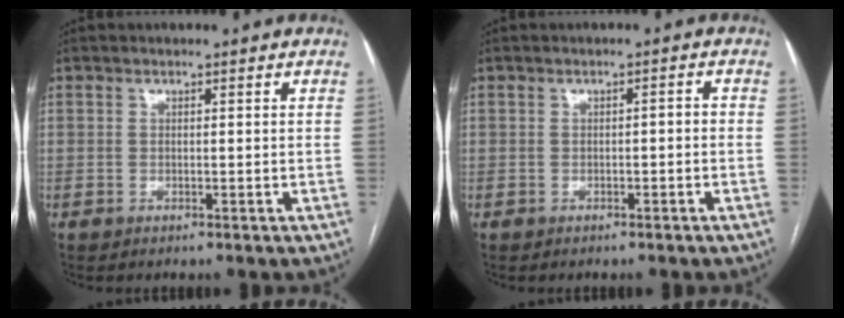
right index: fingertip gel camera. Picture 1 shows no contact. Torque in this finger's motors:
{"motor_torque": [0.17, -0.06, 0.03, 0.01]}